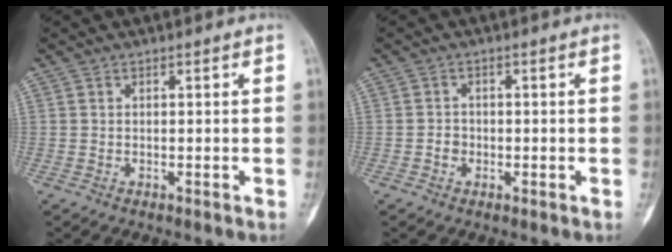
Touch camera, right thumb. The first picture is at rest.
{"total": 1.6, "force": [-0.5, 1.5, 0.5], "torque": [0.005, 0.007, -0.012]}